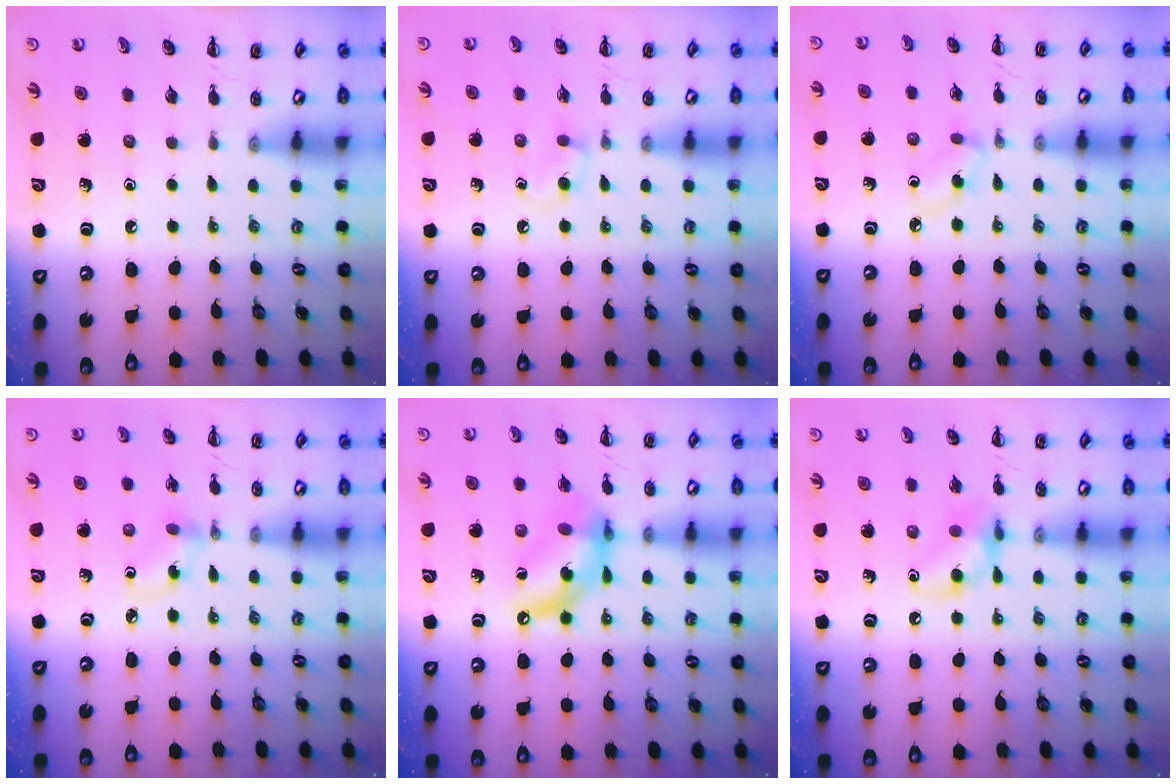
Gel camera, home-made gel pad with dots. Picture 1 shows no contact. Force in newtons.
{"total": 2.9, "press": 2.6, "slide": 1.3}
{"total": 3.5, "press": 3.4, "slide": 1.0}
{"total": 3.1, "press": 2.9, "slide": 1.2}
{"total": 12.9, "press": 12.5, "slide": 3.3}
{"total": 9.0, "press": 9.0, "slide": 1.0}